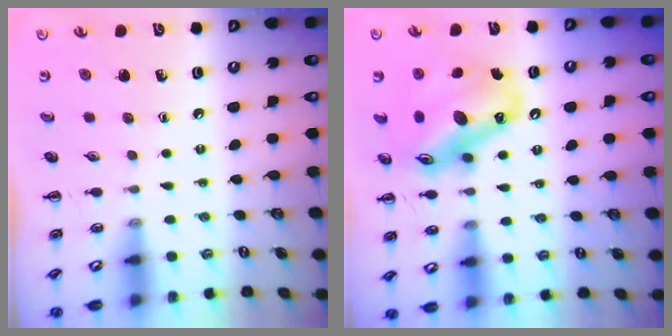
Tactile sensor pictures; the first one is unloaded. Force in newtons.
{"total": 16.9, "press": 16.1, "slide": 5.2}